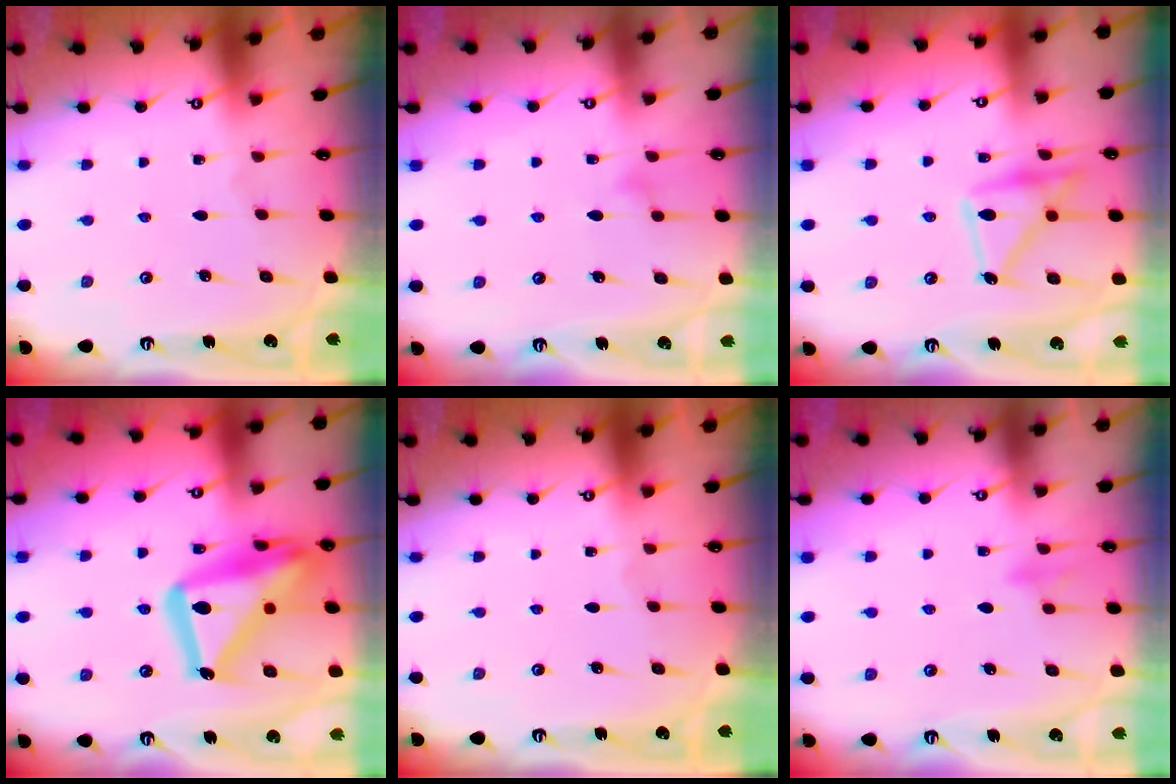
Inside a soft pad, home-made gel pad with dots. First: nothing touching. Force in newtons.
{"total": 7.2, "press": 7.2, "slide": 0.5}
{"total": 18.0, "press": 18.0, "slide": 1.1}
{"total": 23.4, "press": 23.3, "slide": 2.2}
{"total": 0.0}
{"total": 8.3, "press": 8.1, "slide": 1.6}